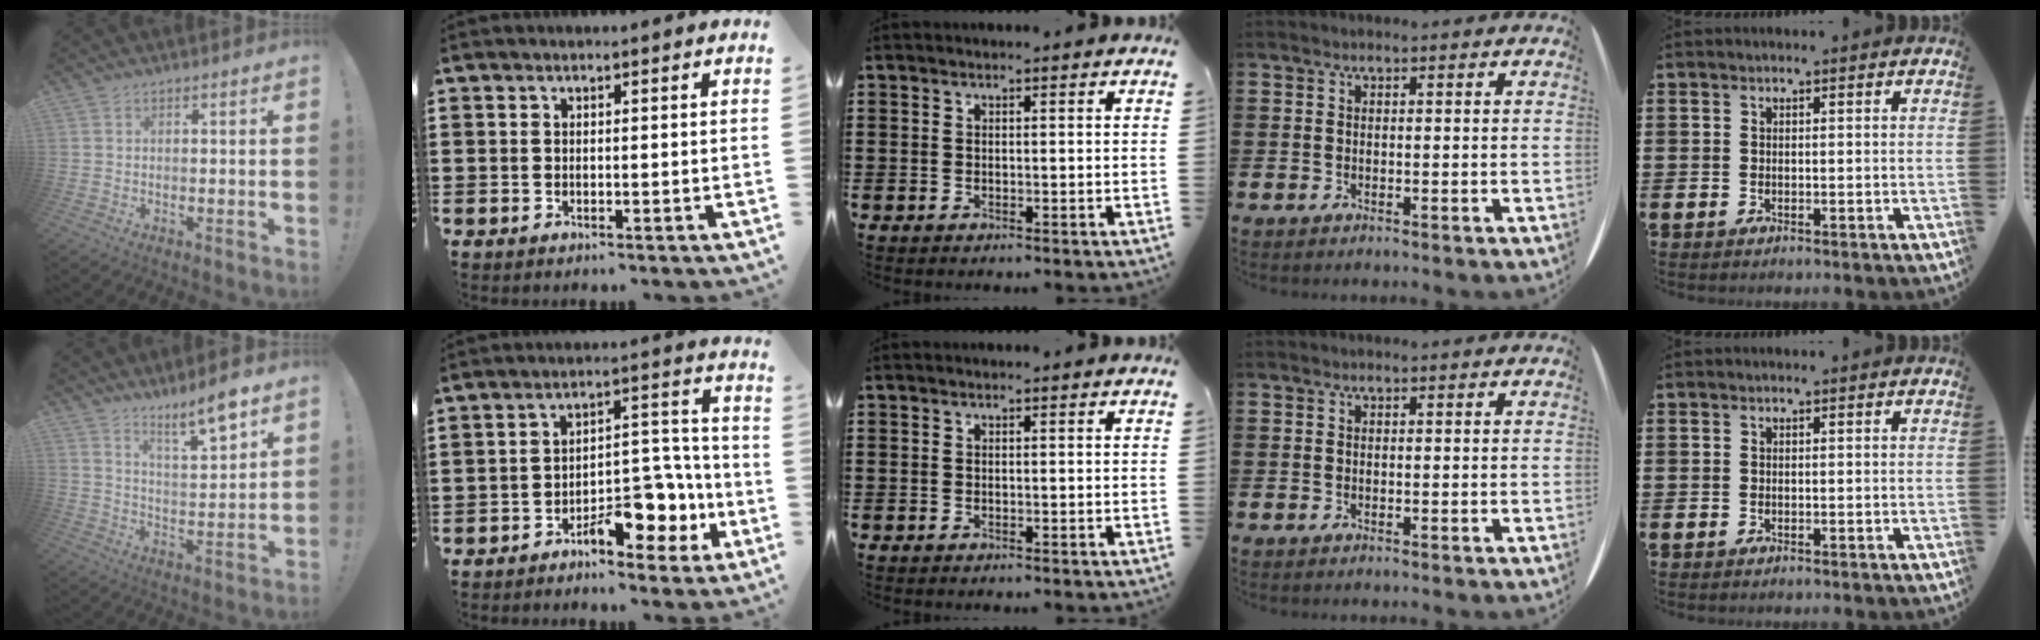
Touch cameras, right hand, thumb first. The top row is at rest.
{"thumb": {"total": 9.9, "force": [7.8, 1.2, 6.0], "torque": [-0.088, -0.058, 0.126]}, "index": {"total": 9.1, "force": [-5.5, 4.4, 5.7], "torque": [-0.059, 0.016, -0.098]}}